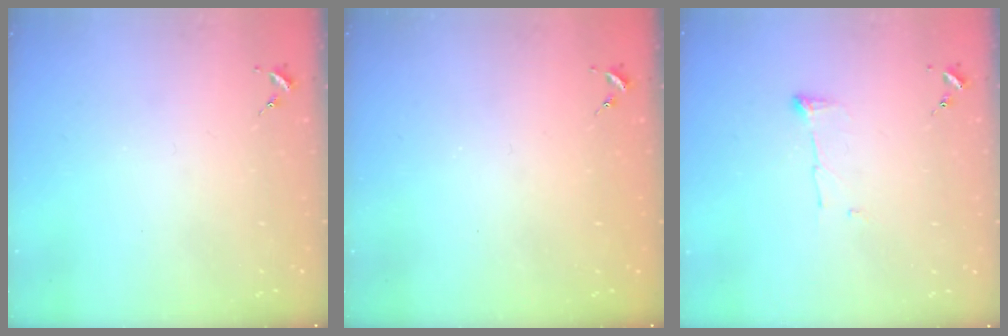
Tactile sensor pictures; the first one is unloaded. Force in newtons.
{"total": 0.7, "press": 0.7, "slide": 0.1}
{"total": 5.4, "press": 5.4, "slide": 0.6}